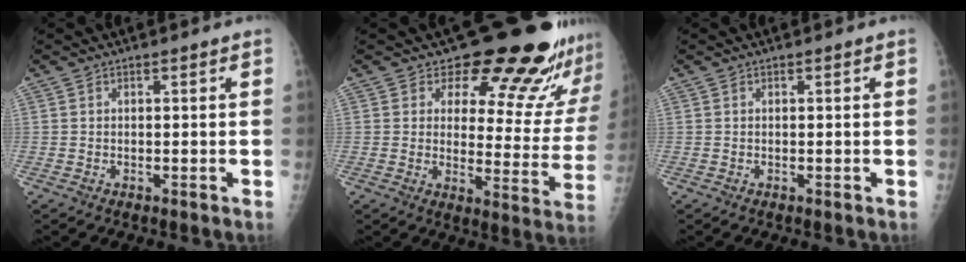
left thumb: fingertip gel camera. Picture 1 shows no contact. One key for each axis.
{"total": 18.7, "fx": 16.2, "fy": 6.5, "fz": 6.7, "tx": -0.024, "ty": -0.135, "tz": 0.185}
{"total": 0.0}